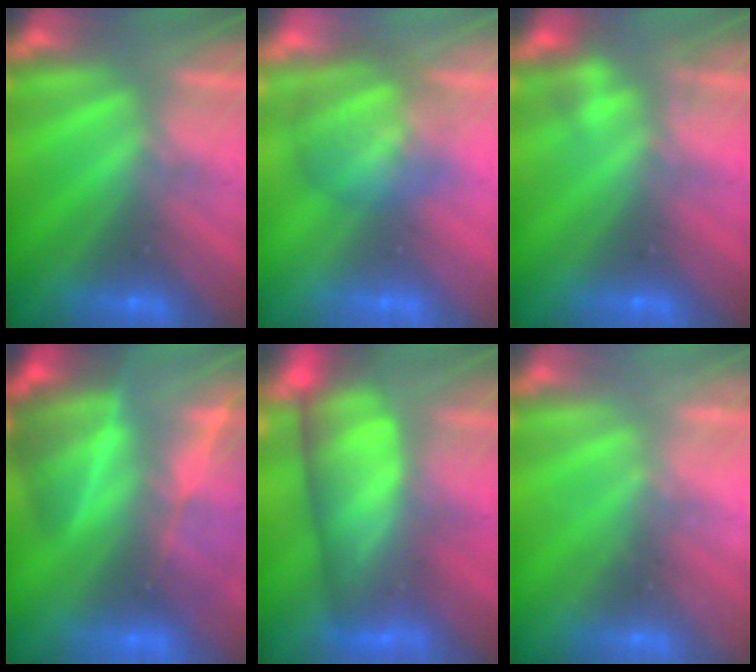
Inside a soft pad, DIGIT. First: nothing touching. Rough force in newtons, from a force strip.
{"total": 3.5}
{"total": 2.2}
{"total": 8.2}
{"total": 10.8}
{"total": 2.0}